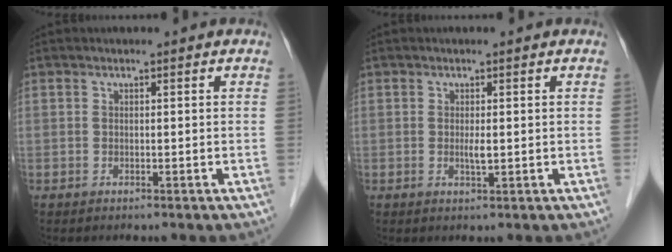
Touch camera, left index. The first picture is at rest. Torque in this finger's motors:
{"motor_torque": [0.25, 0.00, 0.08, 0.01]}